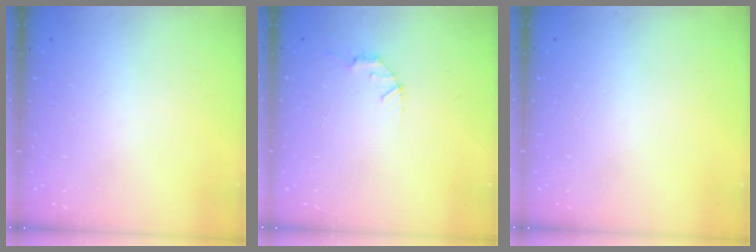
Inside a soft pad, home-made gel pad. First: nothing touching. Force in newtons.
{"total": 2.8, "press": 2.8, "slide": 0.4}
{"total": 0.0}